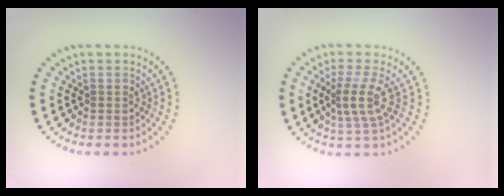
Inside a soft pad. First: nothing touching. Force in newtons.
{"total": 2.9, "press": 2.3, "slide": 1.8}